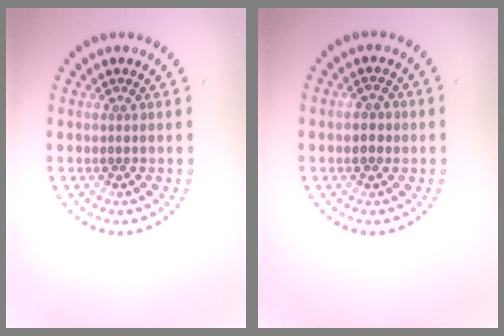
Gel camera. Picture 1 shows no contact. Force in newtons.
{"total": 1.3, "press": 1.3, "slide": 0.3}